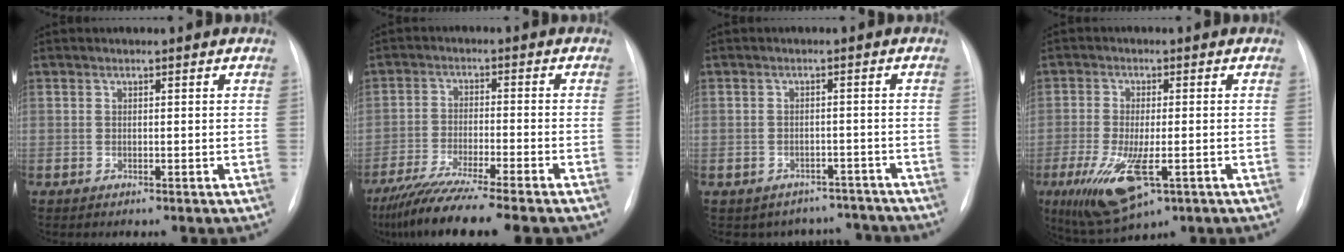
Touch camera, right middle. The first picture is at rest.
{"total": 13.1, "force": [-10.6, -0.3, 7.7], "torque": [-0.126, -0.041, -0.170]}
{"total": 7.5, "force": [-6.4, 3.9, -0.5], "torque": [0.025, 0.032, -0.072]}
{"total": 9.9, "force": [-4.0, 3.1, 8.5], "torque": [-0.168, -0.027, -0.060]}